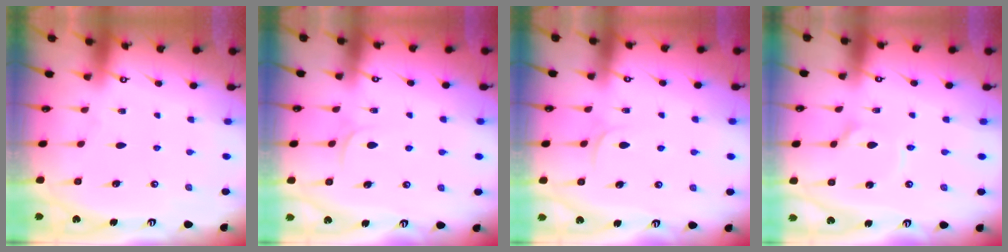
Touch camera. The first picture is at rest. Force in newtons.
{"total": 4.7, "press": 4.7, "slide": 0.4}
{"total": 4.7, "press": 4.7, "slide": 0.4}
{"total": 2.7, "press": 2.7, "slide": 0.2}